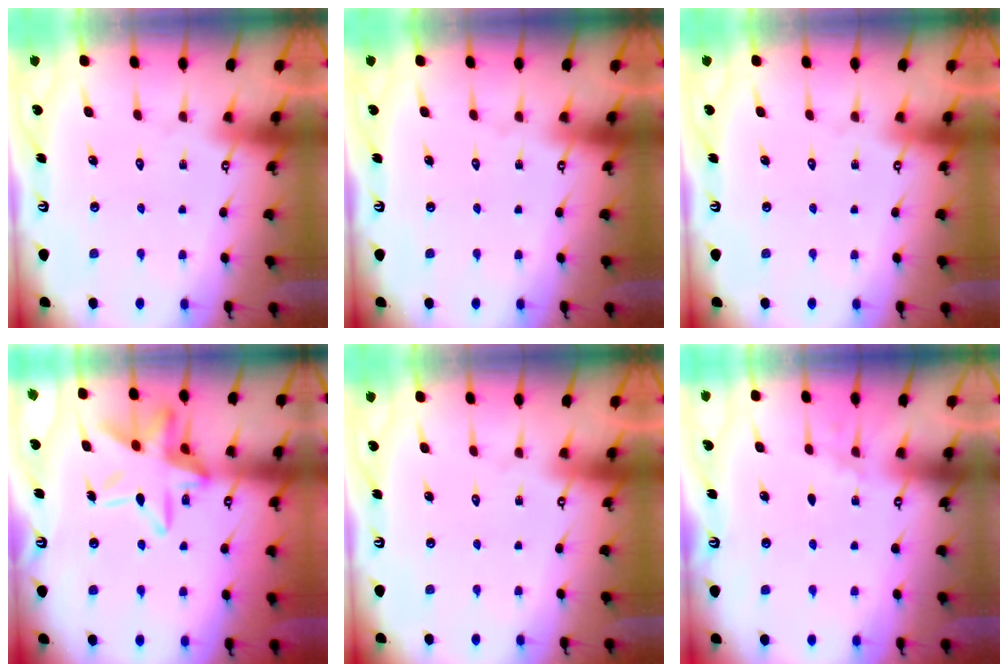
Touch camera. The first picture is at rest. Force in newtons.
{"total": 0.0}
{"total": 0.0}
{"total": 16.6, "press": 16.6, "slide": 1.2}
{"total": 0.0}
{"total": 2.2, "press": 1.4, "slide": 1.7}